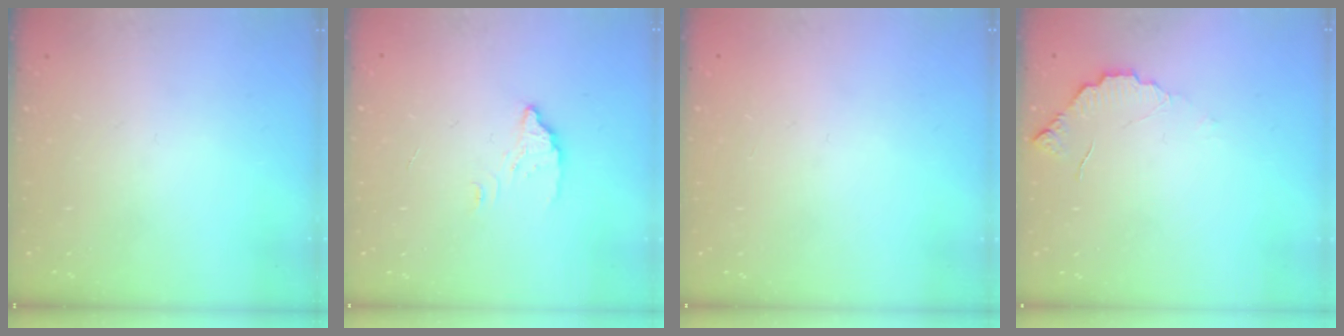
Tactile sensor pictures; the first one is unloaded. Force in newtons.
{"total": 2.8, "press": 2.8, "slide": 0.2}
{"total": 2.2, "press": 2.2, "slide": 0.1}
{"total": 4.0, "press": 4.0, "slide": 0.3}